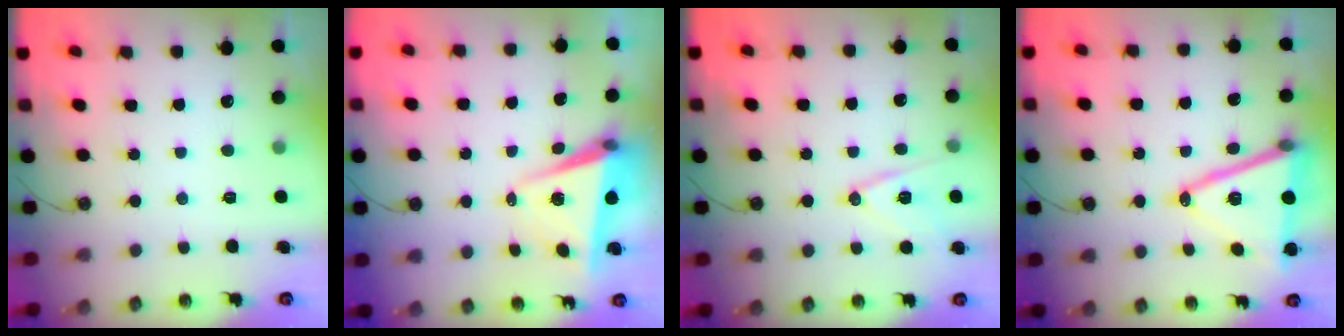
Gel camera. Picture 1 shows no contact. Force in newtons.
{"total": 5.9, "press": 4.7, "slide": 3.6}
{"total": 12.6, "press": 12.1, "slide": 3.4}
{"total": 17.8, "press": 17.4, "slide": 3.9}